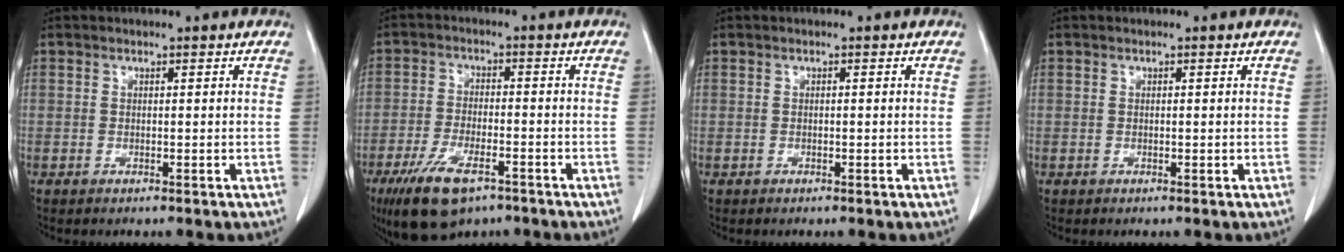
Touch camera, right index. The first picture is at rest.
{"total": 10.5, "force": [-6.6, 3.7, 7.2], "torque": [-0.141, -0.017, -0.111]}
{"total": 0.0}
{"total": 0.0}